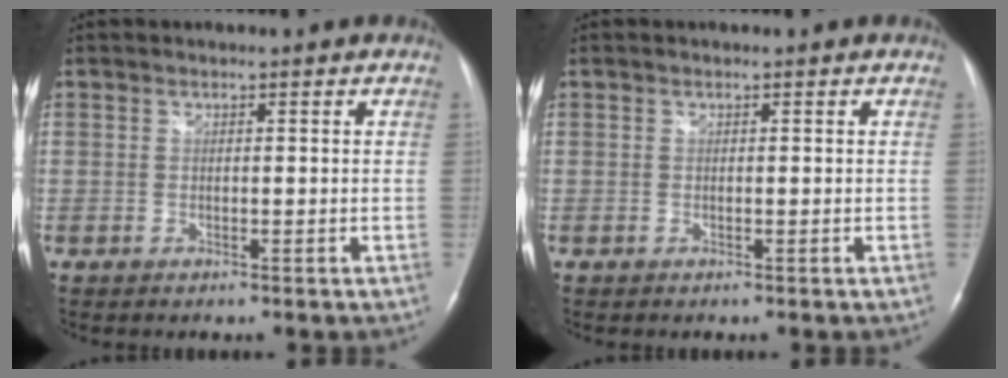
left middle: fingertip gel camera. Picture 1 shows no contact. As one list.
[{"total": 0.0}]